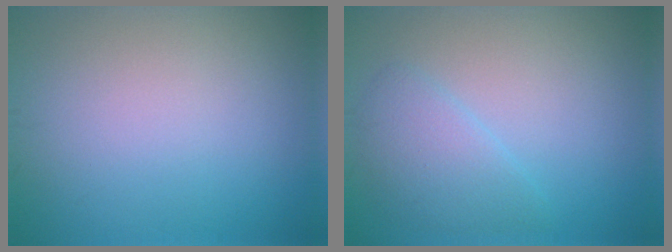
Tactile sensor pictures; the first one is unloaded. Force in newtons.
{"total": 2.7, "press": 2.7, "slide": 0.1}